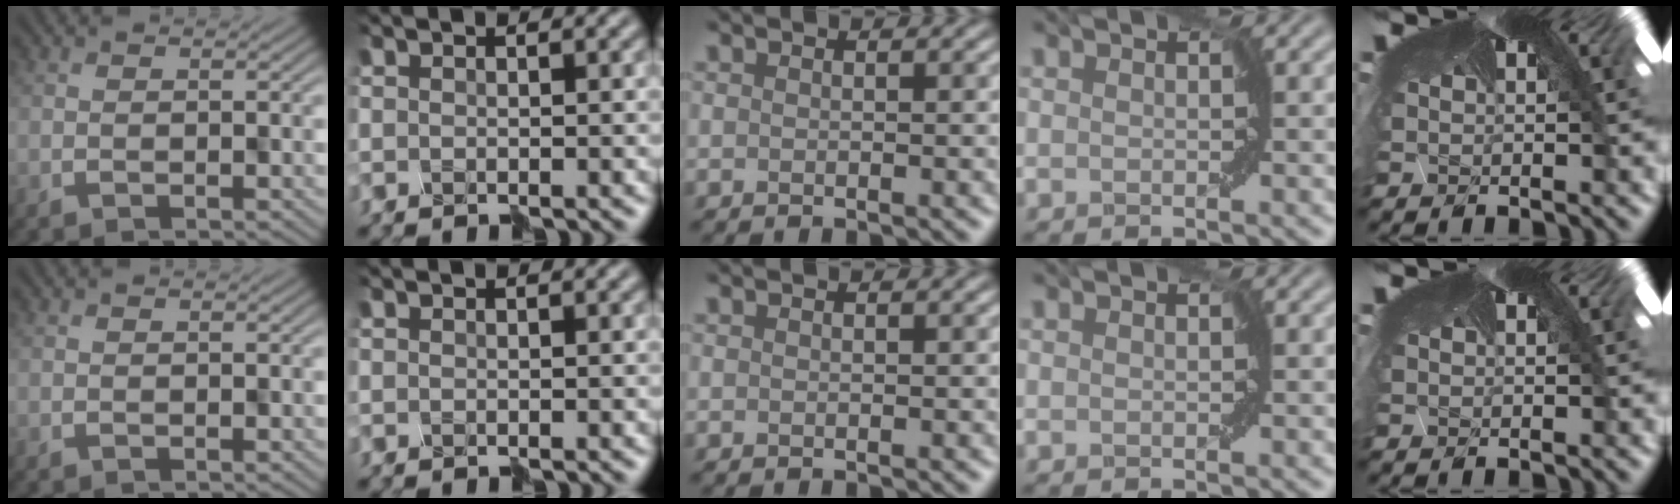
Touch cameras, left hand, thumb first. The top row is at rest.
{}